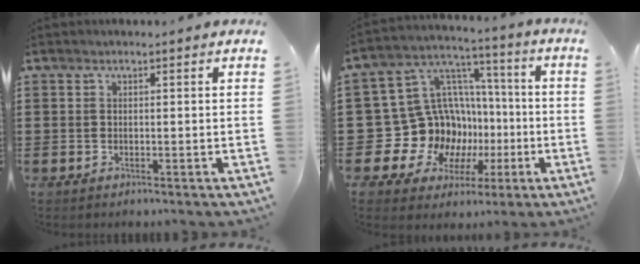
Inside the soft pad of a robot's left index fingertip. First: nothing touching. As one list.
[{"total": 16.5, "force": [-3.0, 15.1, 6.0], "torque": [-0.171, -0.025, -0.015]}]